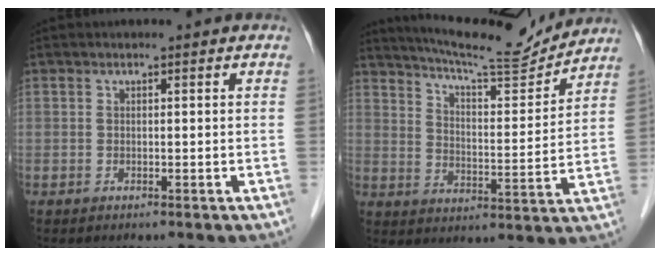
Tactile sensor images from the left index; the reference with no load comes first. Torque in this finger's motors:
{"motor_torque": [0.35, -1.79, 0.49, 0.10]}